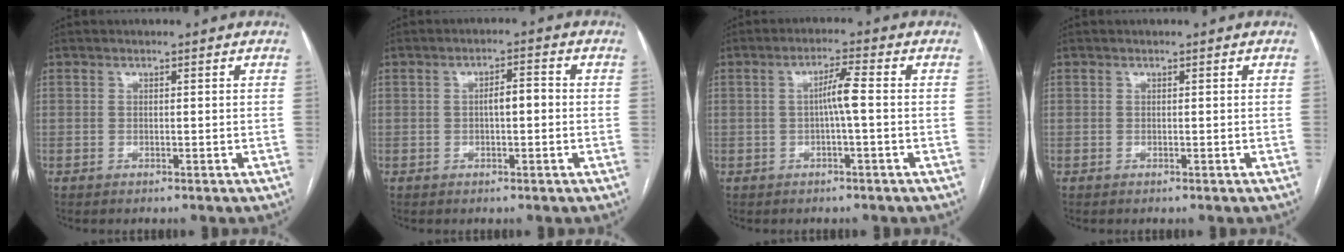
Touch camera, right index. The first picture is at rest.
{"total": 3.1, "force": [-0.2, 0.9, 3.0], "torque": [-0.047, 0.010, -0.003]}
{"total": 3.5, "force": [-0.2, -0.3, 3.5], "torque": [-0.064, 0.008, 0.000]}
{"total": 0.0}